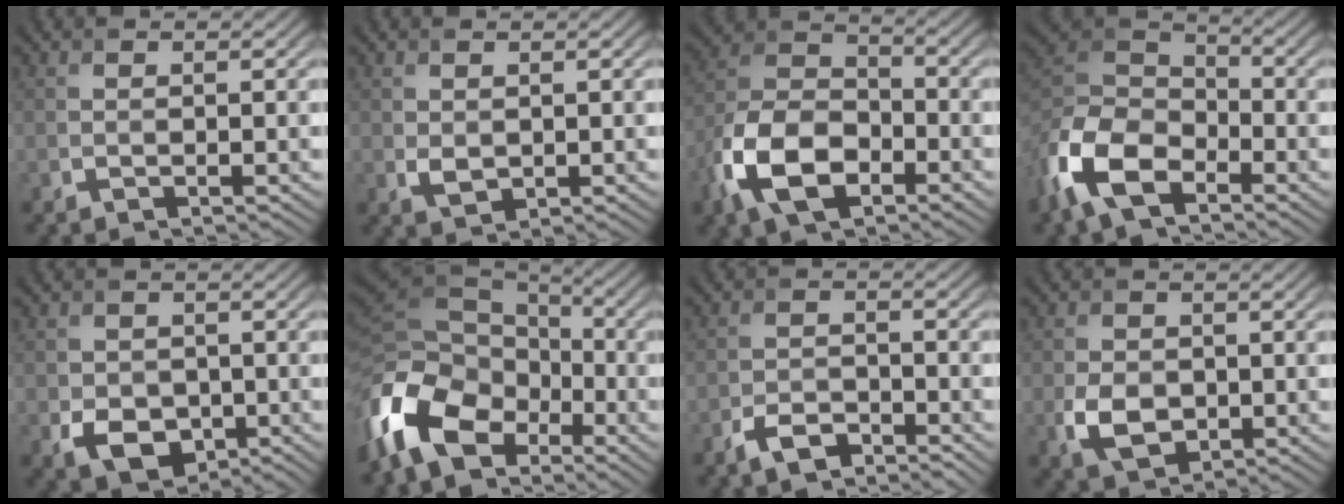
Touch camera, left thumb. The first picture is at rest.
{"total": 1.7, "force": [0.3, 1.2, 1.1], "torque": [-0.025, -0.004, 0.012]}
{"total": 12.2, "force": [-5.9, 6.9, 8.3], "torque": [-0.191, -0.010, -0.127]}
{"total": 12.5, "force": [-6.9, 6.8, 7.9], "torque": [-0.191, -0.017, -0.155]}
{"total": 5.1, "force": [-1.6, 3.9, 2.8], "torque": [-0.054, -0.017, -0.028]}
{"total": 15.6, "force": [-6.8, 10.3, 9.6], "torque": [-0.262, -0.046, -0.125]}
{"total": 3.8, "force": [-2.9, 1.5, 1.8], "torque": [-0.037, 0.000, -0.064]}
{"total": 4.7, "force": [-0.9, 3.5, 3.0], "torque": [-0.070, -0.014, -0.018]}